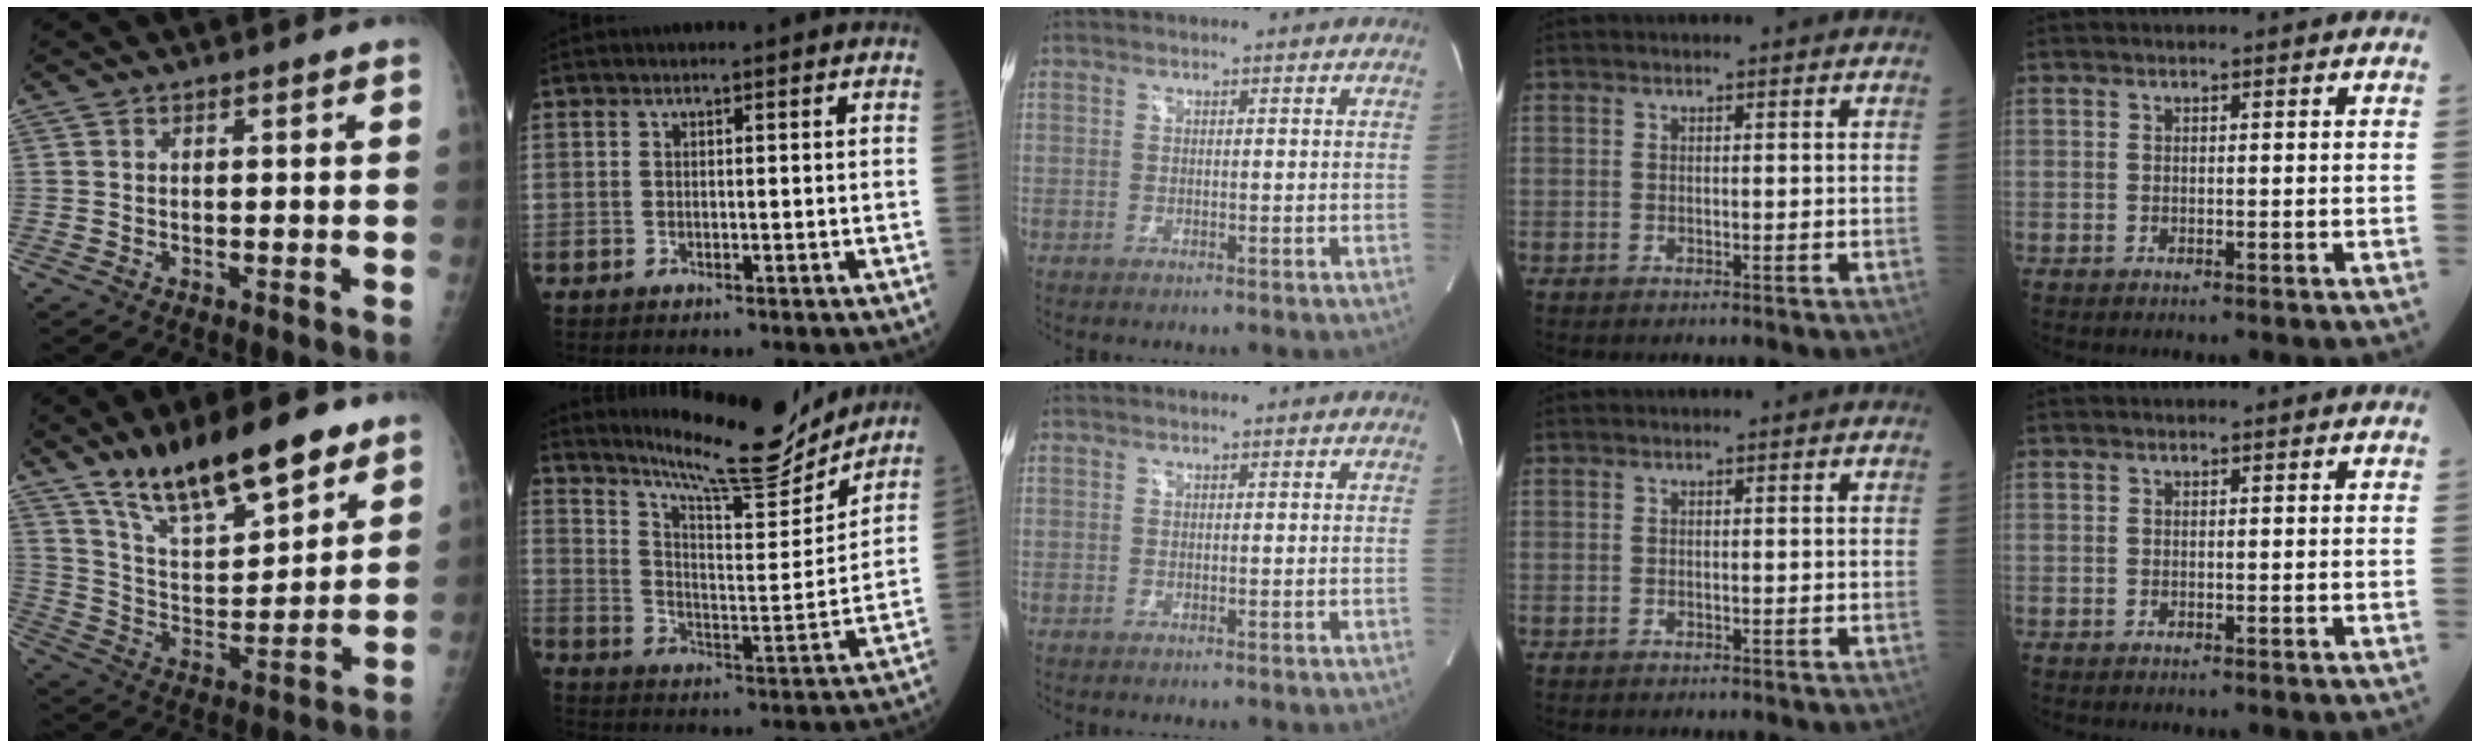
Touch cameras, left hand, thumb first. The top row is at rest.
{"thumb": {"total": 19.3, "force": [13.6, 6.2, 12.2], "torque": [-0.166, -0.069, 0.240]}, "index": {"total": 16.5, "force": [15.5, 0.6, 5.7], "torque": [-0.105, -0.028, 0.238]}}